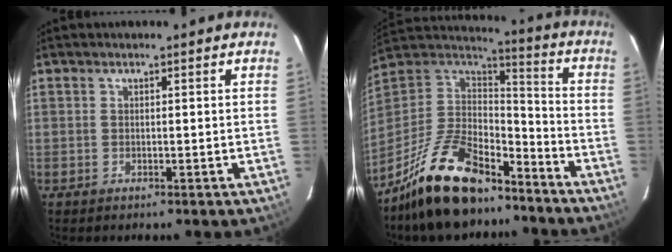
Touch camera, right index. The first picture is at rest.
{"total": 23.2, "force": [-16.6, 9.5, 13.0], "torque": [-0.270, 0.000, -0.279]}